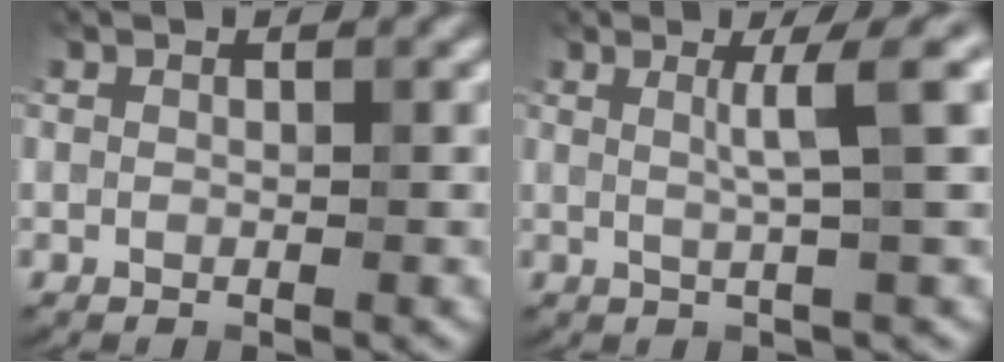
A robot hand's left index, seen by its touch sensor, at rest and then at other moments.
{"total": 3.6, "force": [1.0, 0.2, 3.4], "torque": [-0.054, 0.012, 0.014]}